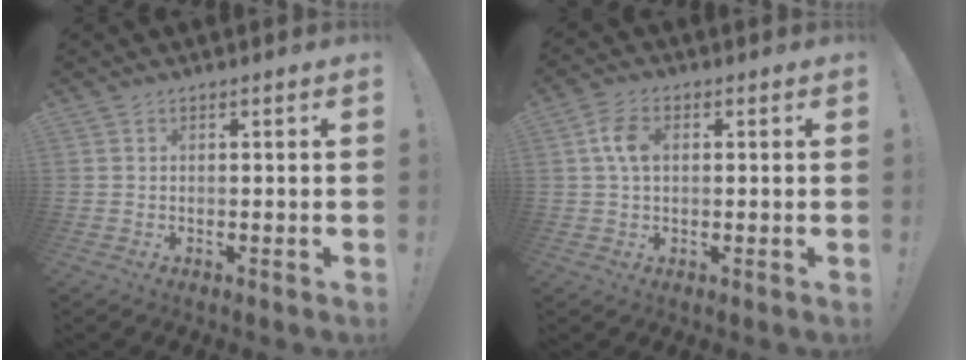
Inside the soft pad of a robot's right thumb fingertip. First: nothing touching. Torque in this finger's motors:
{"motor_torque": [-0.12, 0.01, 0.76, 0.07, 0.00]}